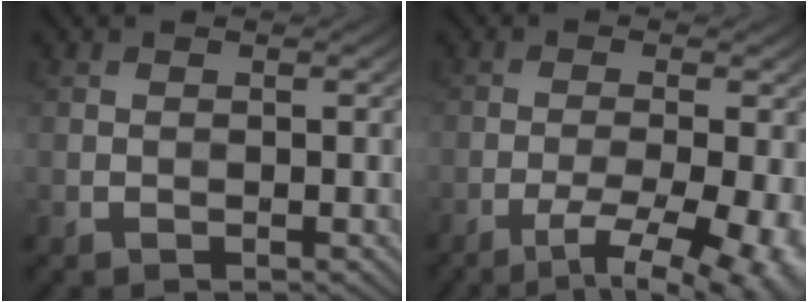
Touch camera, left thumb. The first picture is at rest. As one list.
[{"total": 10.1, "force": [-5.2, 3.1, 8.1], "torque": [-0.129, -0.016, -0.058]}]